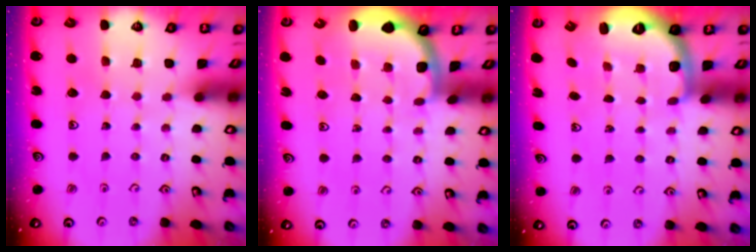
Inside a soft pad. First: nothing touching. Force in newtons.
{"total": 1.7, "press": 1.6, "slide": 0.1}
{"total": 2.7, "press": 1.7, "slide": 2.1}